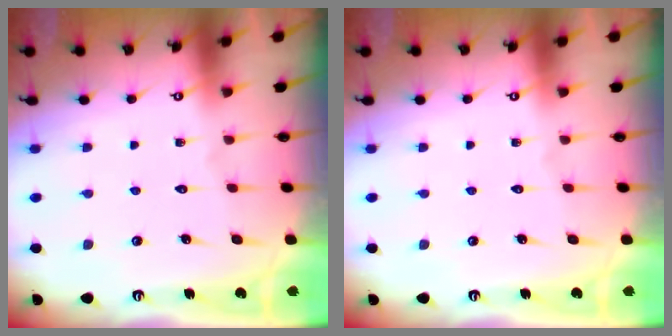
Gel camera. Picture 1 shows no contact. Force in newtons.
{"total": 0.0}